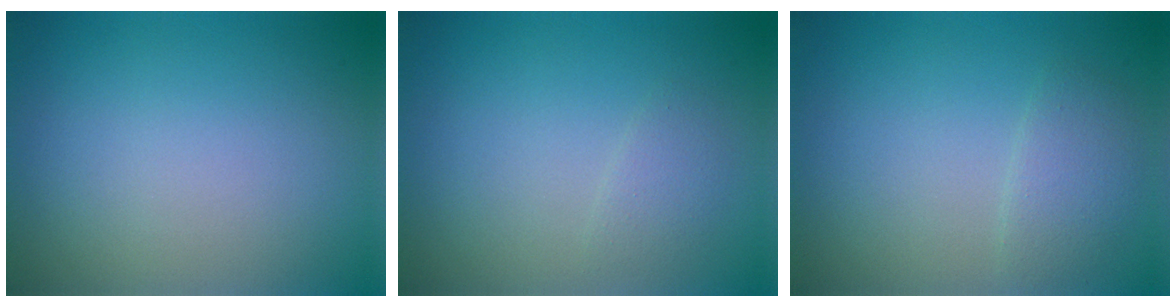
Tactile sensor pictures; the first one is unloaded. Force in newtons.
{"total": 1.2, "press": 1.2, "slide": 0.0}
{"total": 1.9, "press": 1.9, "slide": 0.1}